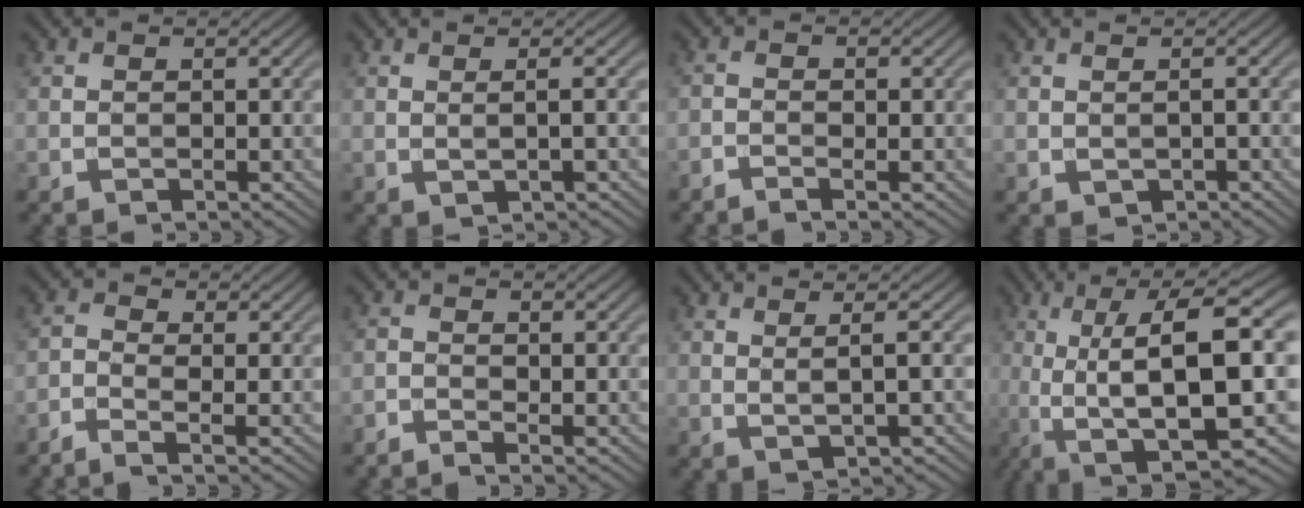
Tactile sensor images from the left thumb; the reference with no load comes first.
{"total": 1.6, "force": [0.1, 0.1, 1.6], "torque": [-0.037, 0.002, 0.001]}
{"total": 1.6, "force": [-1.0, 0.2, 1.2], "torque": [-0.023, 0.001, -0.024]}
{"total": 1.0, "force": [-0.2, 0.5, 0.8], "torque": [-0.014, -0.003, -0.002]}
{"total": 2.9, "force": [-1.7, 0.7, 2.2], "torque": [-0.051, -0.002, -0.045]}
{"total": 1.9, "force": [-1.3, 0.4, 1.2], "torque": [-0.025, -0.002, -0.030]}
{"total": 2.9, "force": [0.5, 0.4, 2.8], "torque": [-0.052, 0.003, 0.012]}
{"total": 16.4, "force": [-1.9, 4.1, 15.8], "torque": [-0.262, 0.009, -0.020]}